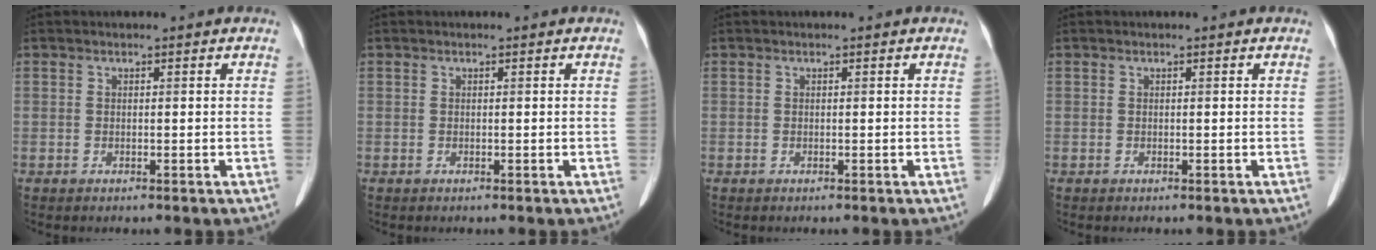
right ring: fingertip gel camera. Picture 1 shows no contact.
{"total": 0.0}
{"total": 0.0}
{"total": 0.0}